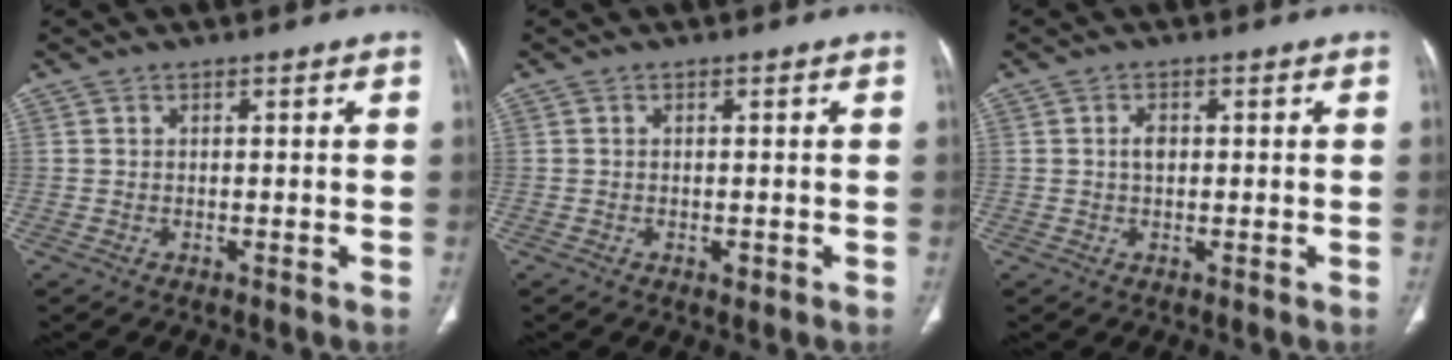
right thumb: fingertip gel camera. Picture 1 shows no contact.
{"total": 1.1, "force": [-0.4, 0.7, 0.8], "torque": [-0.009, -0.002, -0.004]}
{"total": 1.9, "force": [0.2, 1.2, 1.5], "torque": [-0.025, 0.003, 0.002]}